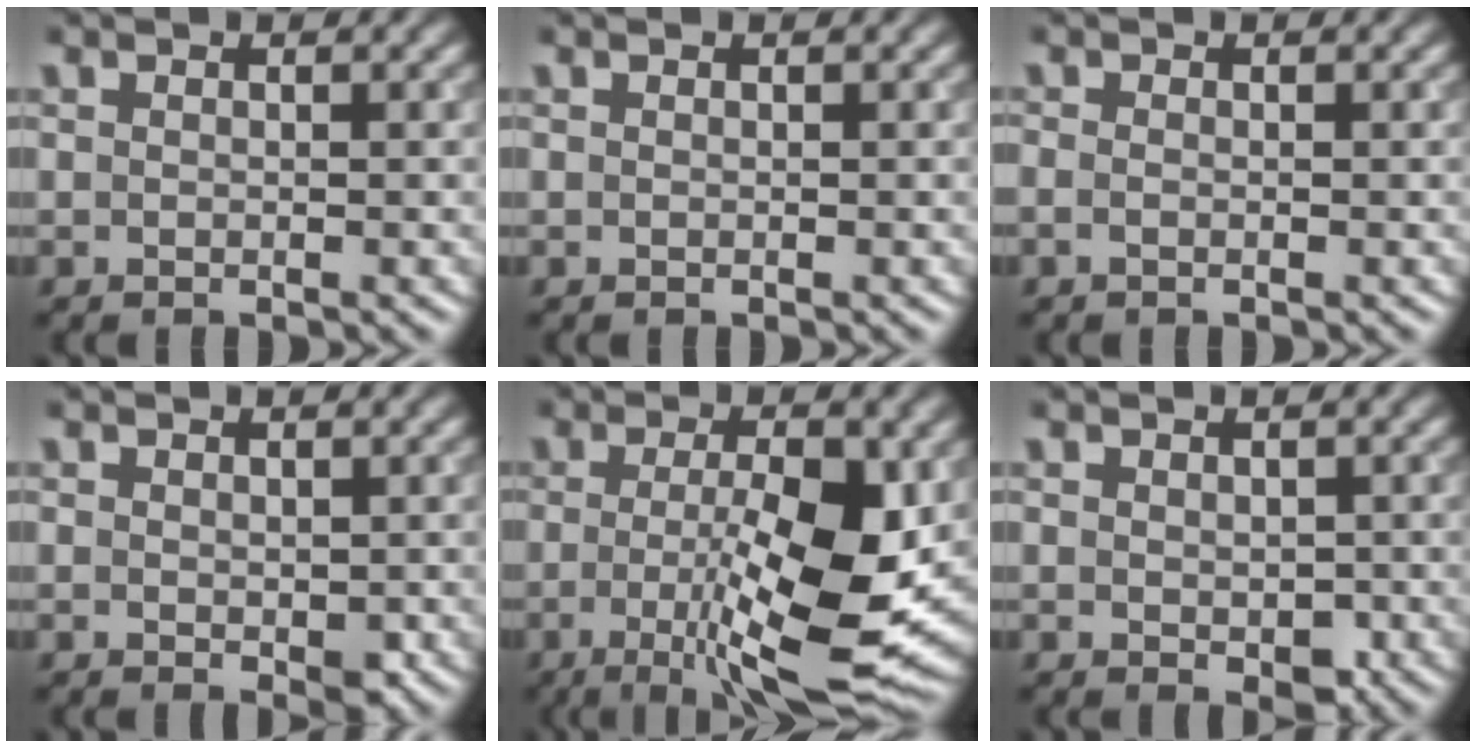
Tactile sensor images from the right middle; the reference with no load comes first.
{"total": 0.0}
{"total": 0.6, "force": [-0.3, 0.2, 0.5], "torque": [-0.012, -0.003, -0.007]}
{"total": 1.2, "force": [0.0, 0.8, 1.0], "torque": [-0.011, -0.005, 0.006]}
{"total": 10.2, "force": [-1.3, 2.7, 9.7], "torque": [-0.158, -0.025, -0.013]}
{"total": 1.6, "force": [-0.2, 1.1, 1.2], "torque": [-0.014, -0.008, 0.001]}